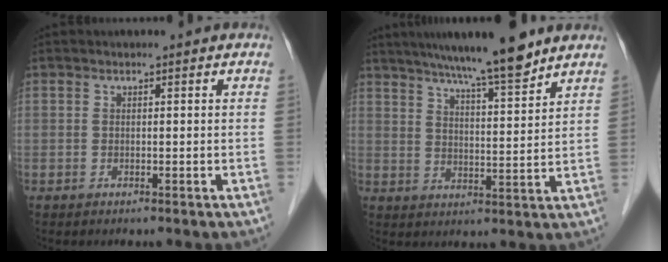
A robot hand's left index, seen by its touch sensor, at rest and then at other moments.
{"total": 12.0, "force": [9.9, 0.1, 6.8], "torque": [-0.108, 0.008, 0.151]}